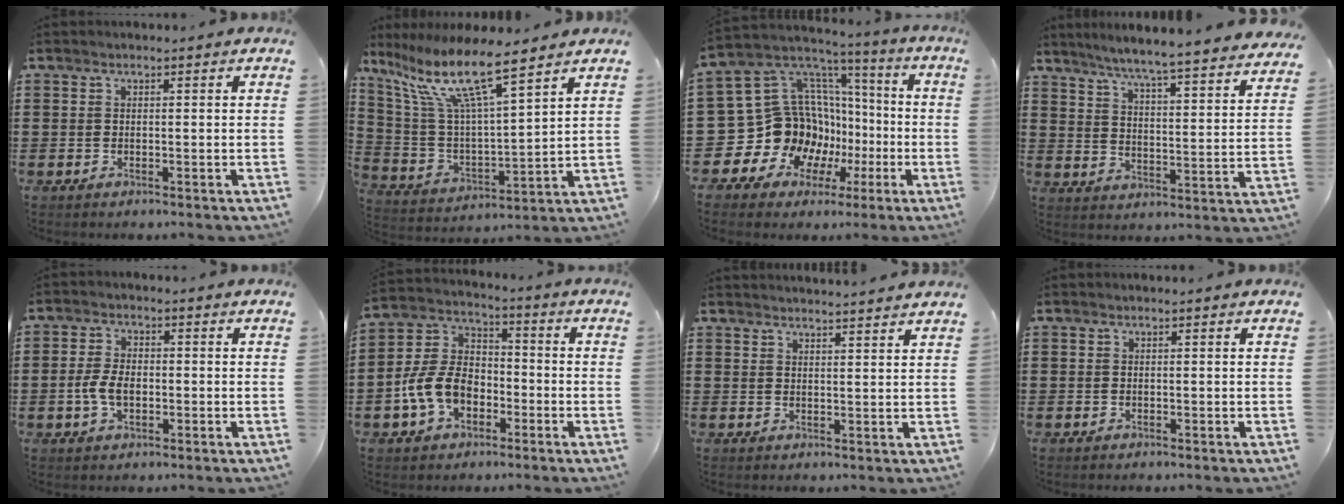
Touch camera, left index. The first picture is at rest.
{"total": 12.1, "force": [8.6, 1.8, 8.4], "torque": [-0.199, -0.048, 0.143]}
{"total": 16.7, "force": [-2.9, 15.4, 5.9], "torque": [-0.158, -0.043, -0.007]}
{"total": 5.4, "force": [5.0, -1.2, 1.8], "torque": [-0.060, -0.049, 0.076]}
{"total": 4.6, "force": [-1.0, 2.6, 3.6], "torque": [-0.087, -0.001, -0.024]}
{"total": 9.0, "force": [-3.4, 6.2, 5.5], "torque": [-0.148, 0.010, -0.071]}
{"total": 2.4, "force": [2.3, -0.6, -0.1], "torque": [-0.005, -0.010, 0.044]}
{"total": 0.0}